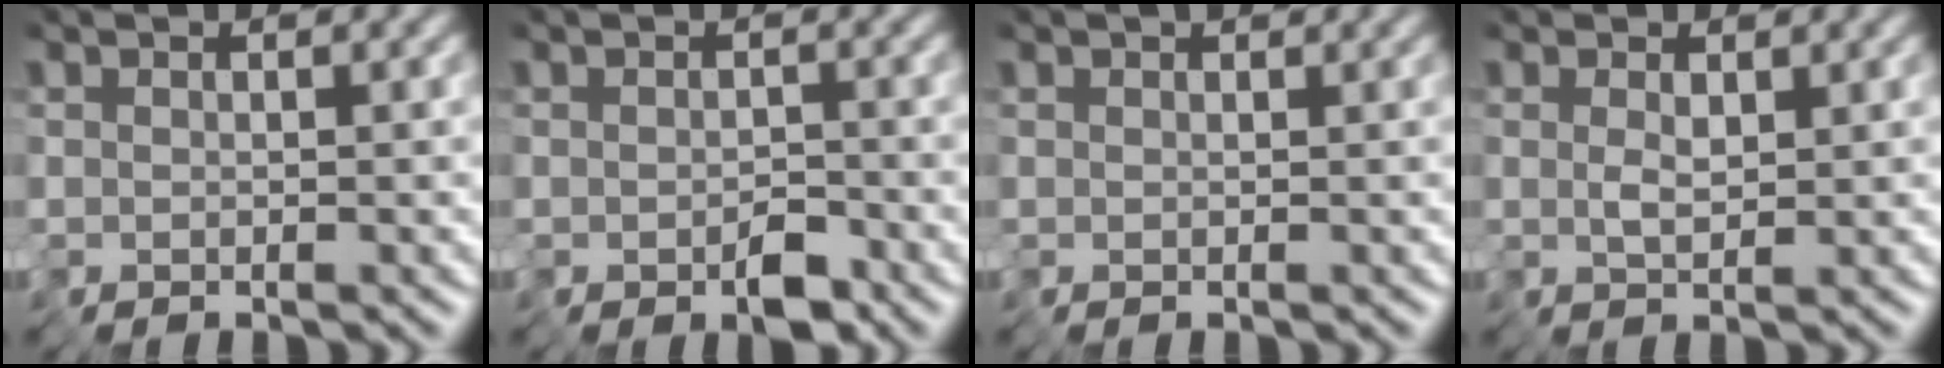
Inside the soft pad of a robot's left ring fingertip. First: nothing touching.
{"total": 2.3, "force": [-1.1, 1.2, 1.7], "torque": [-0.026, -0.003, -0.016]}
{"total": 0.7, "force": [0.3, 0.4, 0.5], "torque": [-0.010, 0.005, 0.002]}
{"total": 1.2, "force": [0.8, 0.3, 0.8], "torque": [-0.019, 0.006, 0.018]}